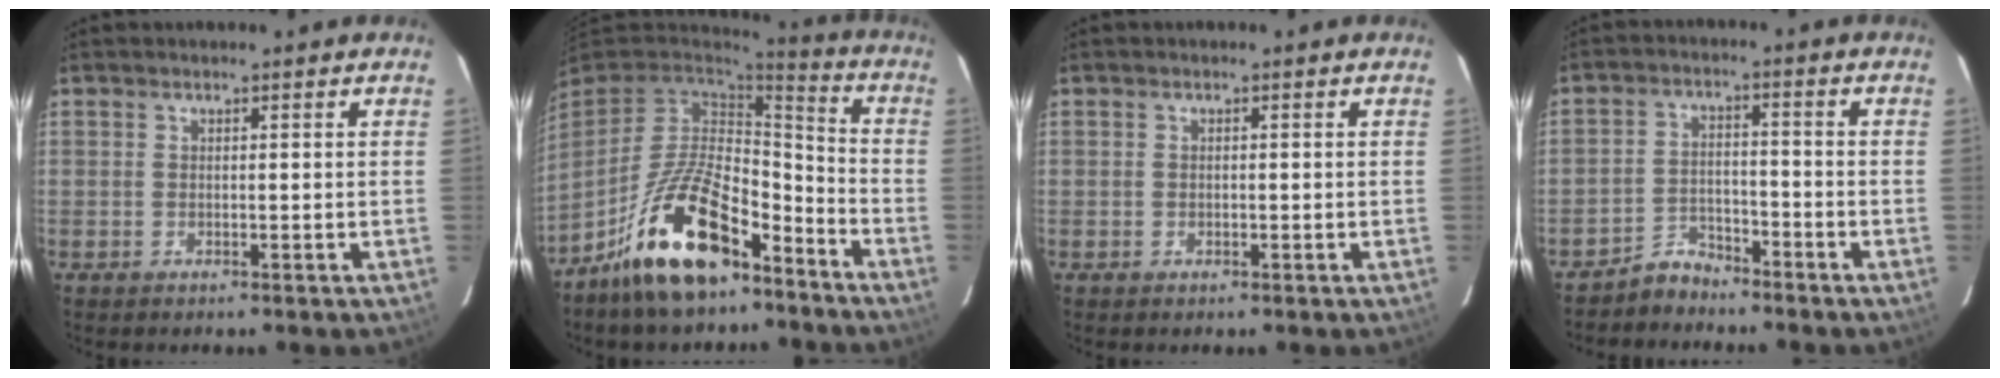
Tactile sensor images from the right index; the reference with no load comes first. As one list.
[{"total": 18.9, "force": [-11.8, 8.0, 12.3], "torque": [-0.248, 0.007, -0.205]}, {"total": 0.5, "force": [-0.2, 0.5, 0.1], "torque": [0.002, -0.001, -0.001]}, {"total": 4.5, "force": [-4.1, 1.7, 0.1], "torque": [-0.008, 0.018, -0.073]}]